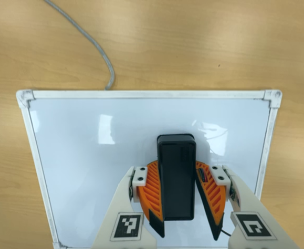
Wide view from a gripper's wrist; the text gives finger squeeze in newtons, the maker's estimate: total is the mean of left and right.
{"total": 10.6, "left": 12.5, "right": 8.7}